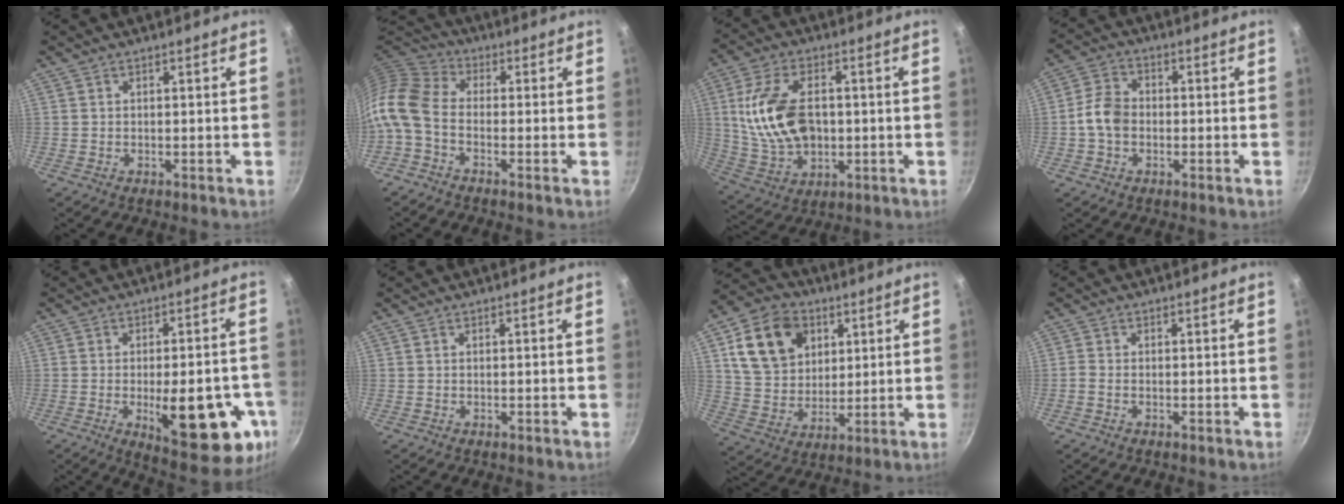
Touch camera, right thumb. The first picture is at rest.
{"total": 10.8, "force": [-3.2, 6.7, 7.9], "torque": [-0.170, 0.038, -0.089]}
{"total": 15.8, "force": [1.0, 10.1, 12.1], "torque": [-0.217, 0.005, 0.029]}
{"total": 6.3, "force": [-1.1, 4.8, 4.0], "torque": [-0.060, 0.024, -0.032]}
{"total": 19.3, "force": [-5.5, 7.6, 16.9], "torque": [-0.187, 0.001, -0.063]}
{"total": 0.0}
{"total": 16.1, "force": [5.8, 12.1, 8.8], "torque": [-0.134, -0.008, 0.106]}
{"total": 1.1, "force": [-0.6, 0.5, 0.7], "torque": [-0.021, 0.004, -0.018]}